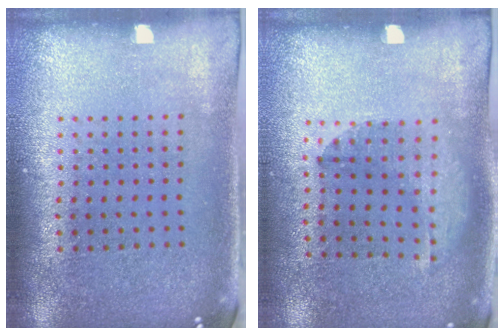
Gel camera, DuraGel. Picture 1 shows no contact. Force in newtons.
{"total": 1.3, "press": 1.0, "slide": 0.8}